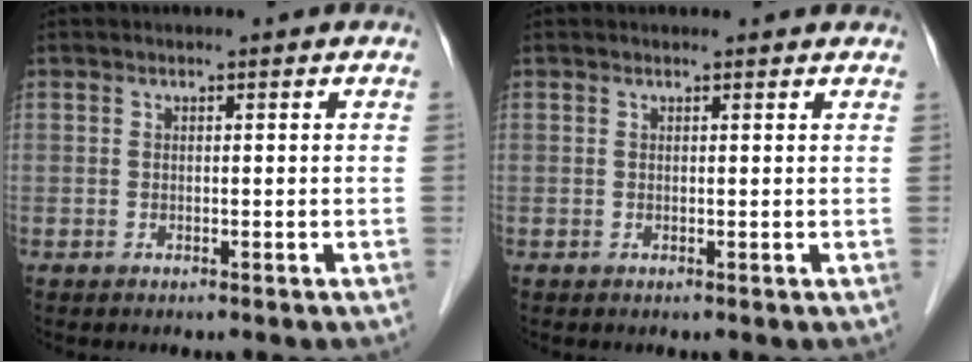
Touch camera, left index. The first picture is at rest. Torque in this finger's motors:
{"motor_torque": [0.03, -0.12, -0.14, -0.01]}